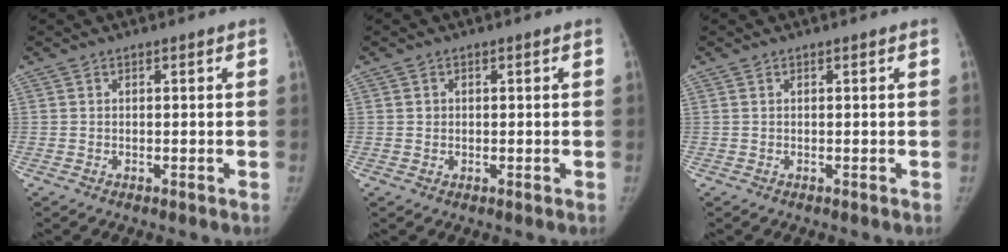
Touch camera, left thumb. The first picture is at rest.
{"total": 0.9, "force": [0.0, 0.9, 0.0], "torque": [0.011, -0.001, 0.000]}
{"total": 0.0}